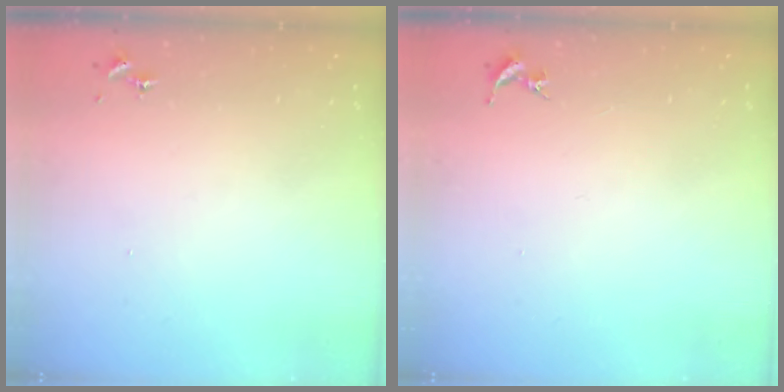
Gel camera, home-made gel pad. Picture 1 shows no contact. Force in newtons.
{"total": 0.0}